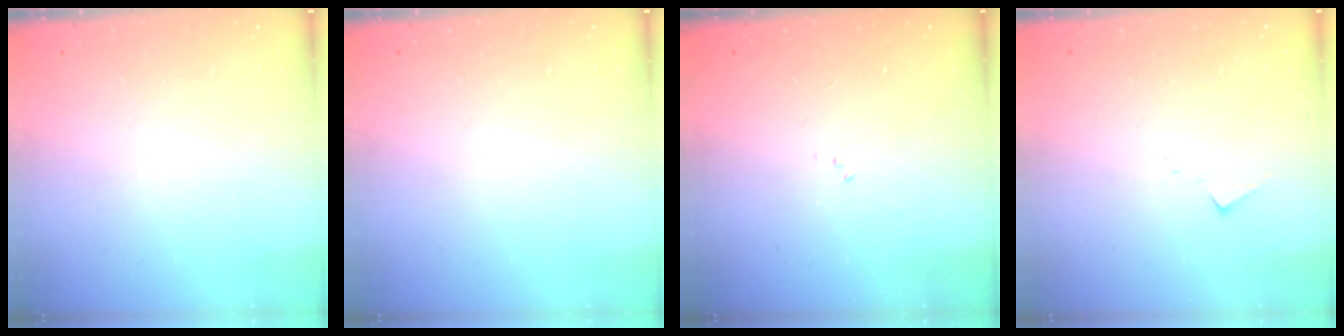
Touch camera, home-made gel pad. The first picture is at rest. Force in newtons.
{"total": 0.0}
{"total": 6.1, "press": 6.1, "slide": 0.7}
{"total": 6.1, "press": 6.1, "slide": 0.6}